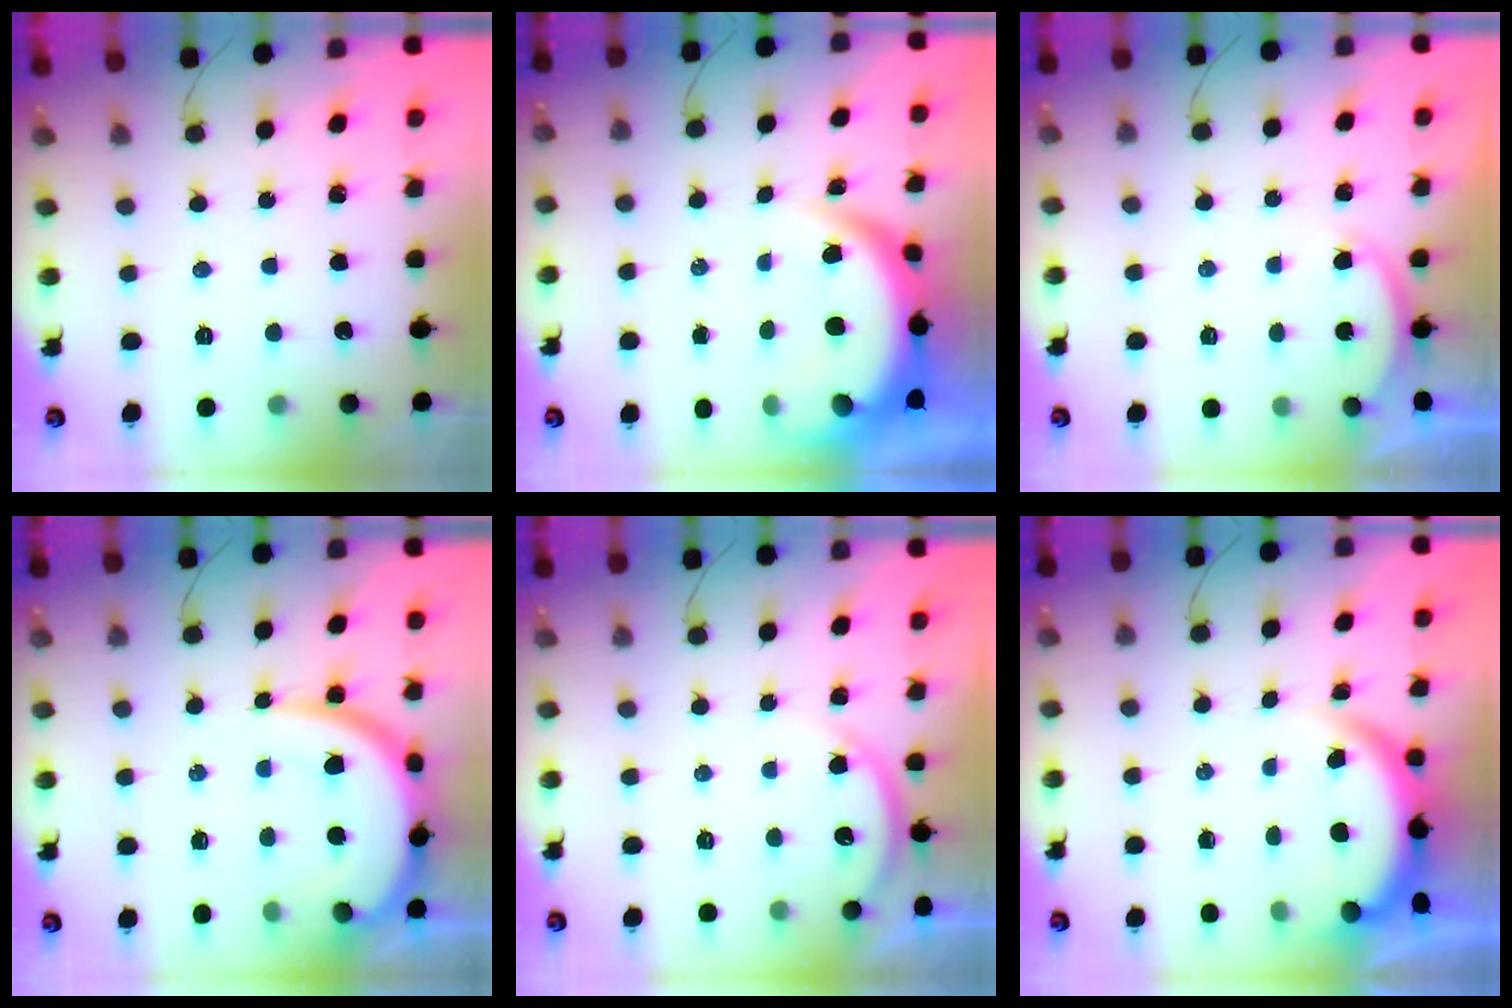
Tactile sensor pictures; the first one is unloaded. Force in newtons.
{"total": 9.1, "press": 9.0, "slide": 1.0}
{"total": 2.2, "press": 2.1, "slide": 0.5}
{"total": 11.1, "press": 11.0, "slide": 1.4}
{"total": 3.0, "press": 2.9, "slide": 0.4}
{"total": 3.9, "press": 3.9, "slide": 0.1}